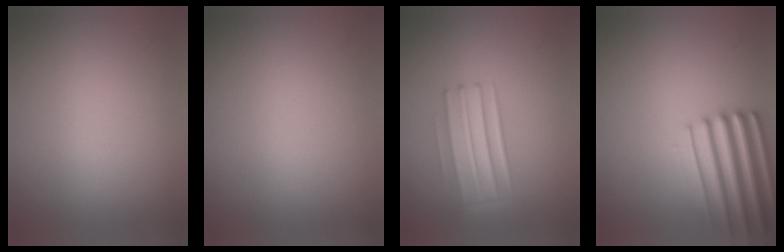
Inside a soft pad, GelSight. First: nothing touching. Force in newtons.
{"total": 0.0}
{"total": 2.9}
{"total": 5.0}